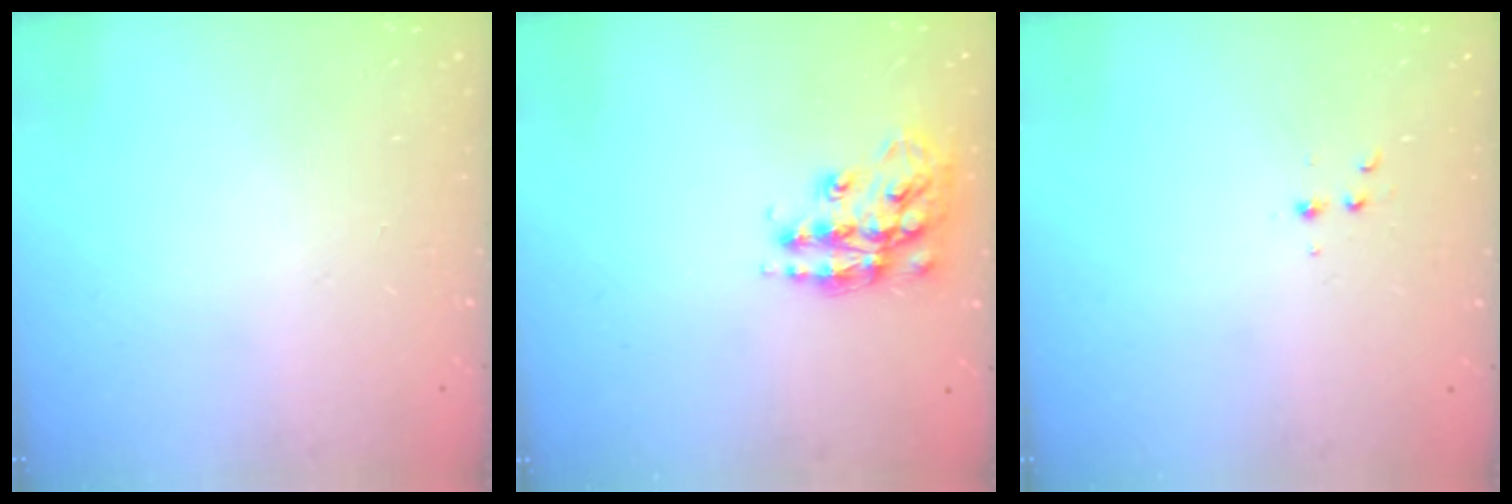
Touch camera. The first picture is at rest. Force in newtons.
{"total": 15.6, "press": 15.6, "slide": 0.9}
{"total": 2.9, "press": 2.7, "slide": 1.1}